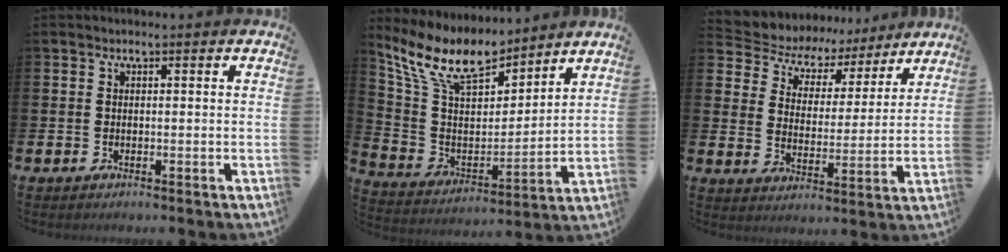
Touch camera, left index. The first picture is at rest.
{"total": 11.0, "force": [9.4, 4.0, 4.2], "torque": [-0.131, -0.056, 0.169]}
{"total": 5.7, "force": [4.8, 2.9, 0.3], "torque": [-0.036, -0.042, 0.079]}